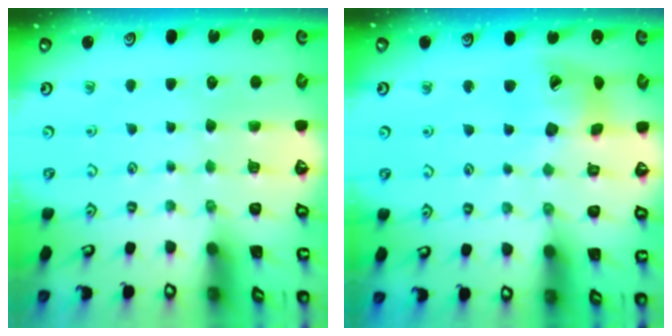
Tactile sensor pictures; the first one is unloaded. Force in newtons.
{"total": 14.5, "press": 14.4, "slide": 1.9}